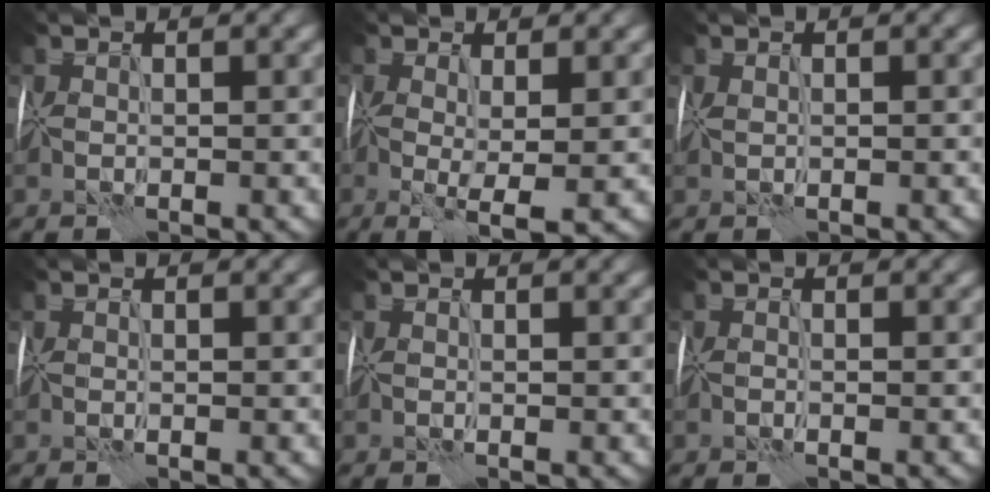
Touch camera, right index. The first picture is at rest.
{"total": 4.3, "force": [-1.2, 0.9, 4.1], "torque": [-0.079, -0.014, -0.022]}
{"total": 0.0}
{"total": 0.0}
{"total": 0.0}
{"total": 0.5, "force": [-0.5, 0.0, 0.2], "torque": [-0.001, 0.000, -0.010]}